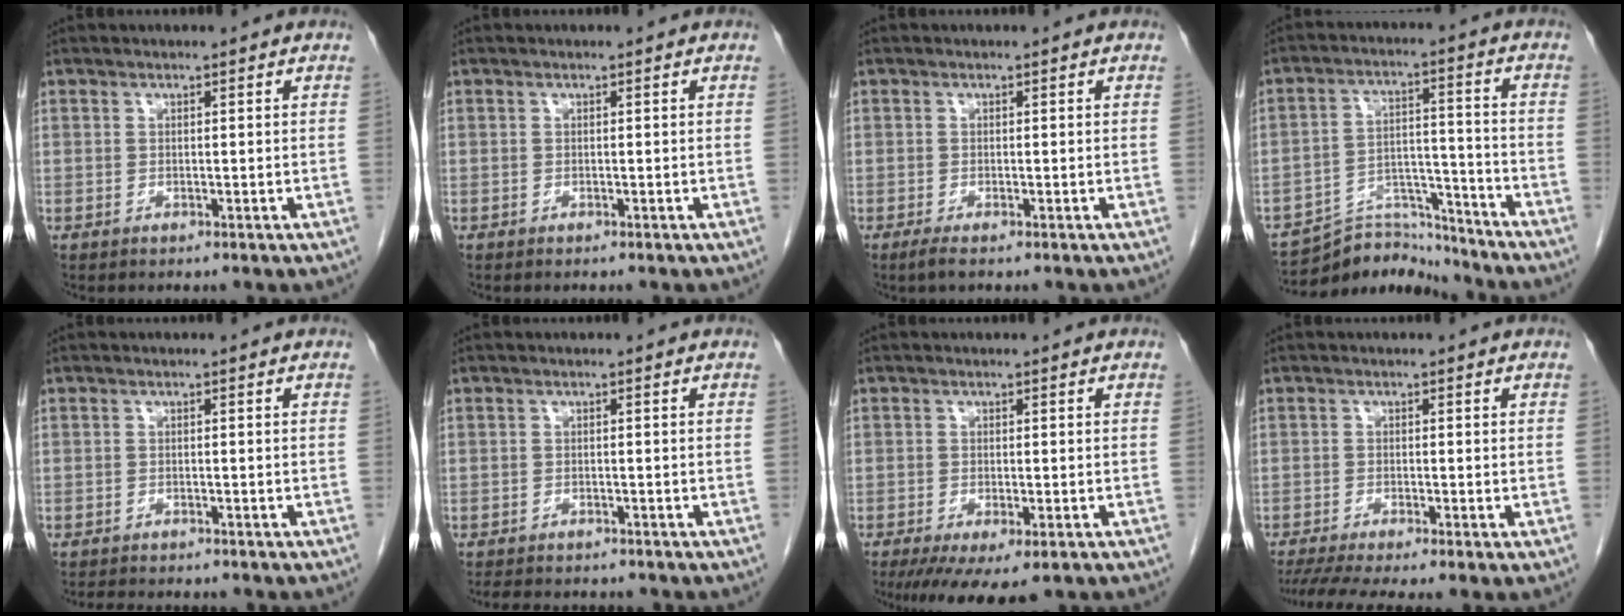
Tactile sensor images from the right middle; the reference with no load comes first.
{"total": 0.0}
{"total": 1.3, "force": [-0.9, 0.0, 0.9], "torque": [-0.024, -0.005, -0.018]}
{"total": 9.5, "force": [-9.4, 1.4, 0.0], "torque": [0.008, 0.031, -0.164]}
{"total": 5.3, "force": [-4.8, 1.1, 2.0], "torque": [-0.031, -0.010, -0.067]}
{"total": 7.0, "force": [-6.3, 1.9, 2.5], "torque": [-0.039, -0.006, -0.086]}
{"total": 8.2, "force": [-5.4, 2.5, 5.7], "torque": [-0.084, -0.020, -0.082]}
{"total": 7.2, "force": [-5.6, 0.2, 4.6], "torque": [-0.073, -0.013, -0.093]}